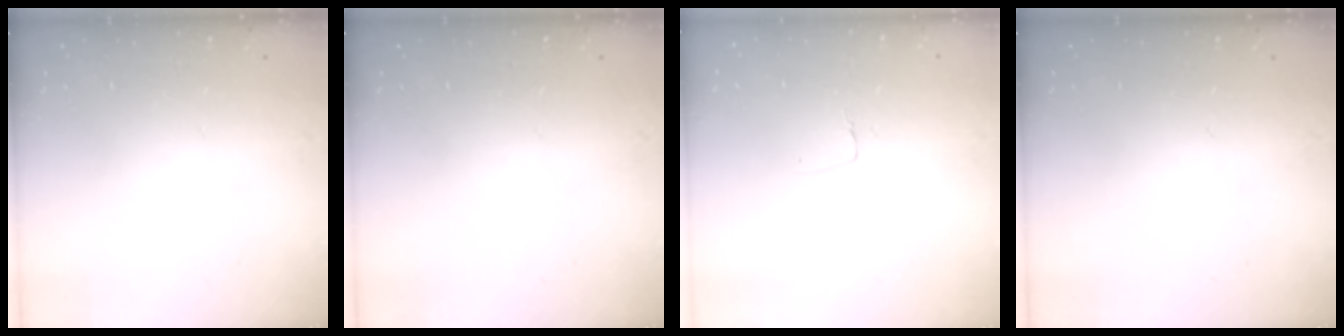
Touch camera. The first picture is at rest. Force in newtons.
{"total": 0.0}
{"total": 3.5, "press": 3.5, "slide": 0.3}
{"total": 0.0}